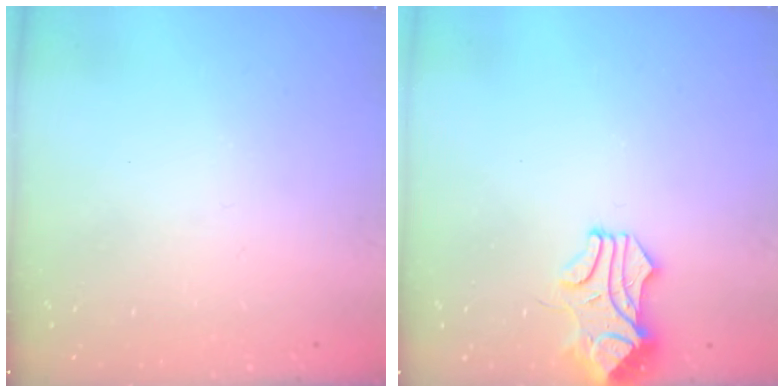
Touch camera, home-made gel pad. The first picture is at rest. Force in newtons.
{"total": 1.1, "press": 1.0, "slide": 0.3}